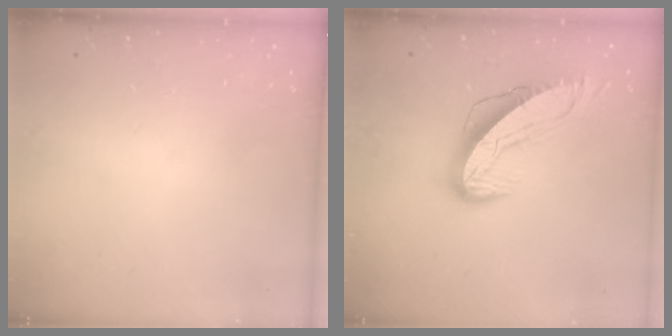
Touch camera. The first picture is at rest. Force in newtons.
{"total": 11.8, "press": 11.7, "slide": 1.2}